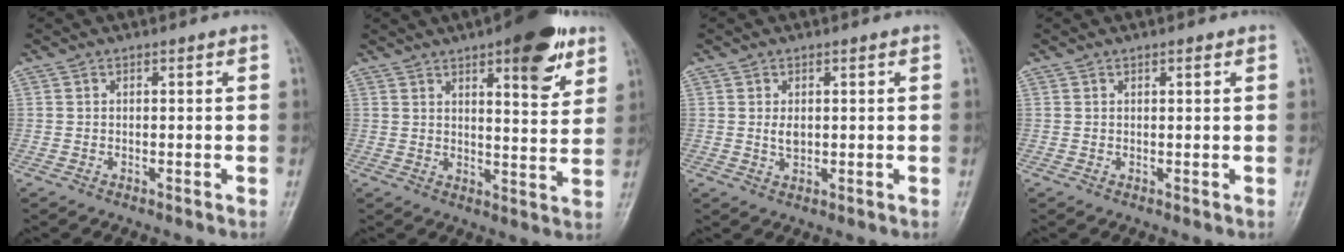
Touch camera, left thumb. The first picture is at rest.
{"total": 13.4, "force": [7.6, 4.3, 10.1], "torque": [-0.107, -0.035, 0.100]}
{"total": 2.2, "force": [0.6, 1.2, 1.8], "torque": [-0.027, -0.006, 0.014]}
{"total": 1.0, "force": [0.6, 0.2, 0.7], "torque": [-0.011, -0.002, 0.010]}